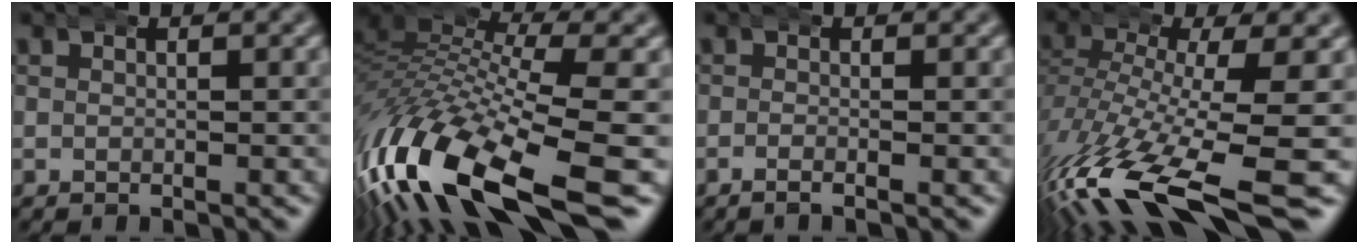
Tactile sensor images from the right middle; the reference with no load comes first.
{"total": 12.3, "force": [-4.2, 6.5, 9.6], "torque": [-0.219, -0.039, -0.056]}
{"total": 1.0, "force": [-0.8, -0.1, 0.7], "torque": [-0.015, 0.001, -0.017]}
{"total": 11.3, "force": [-6.9, 3.5, 8.2], "torque": [-0.170, -0.050, -0.088]}